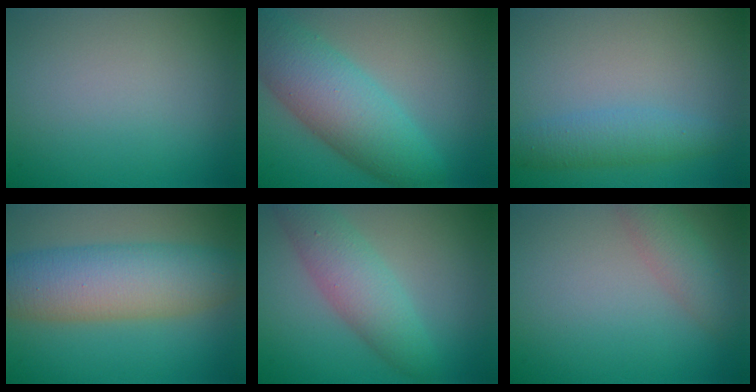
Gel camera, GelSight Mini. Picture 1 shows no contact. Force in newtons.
{"total": 7.7, "press": 7.7, "slide": 0.2}
{"total": 2.8, "press": 2.8, "slide": 0.0}
{"total": 7.9, "press": 7.9, "slide": 0.1}
{"total": 4.5, "press": 4.5, "slide": 0.0}
{"total": 2.5, "press": 2.5, "slide": 0.1}